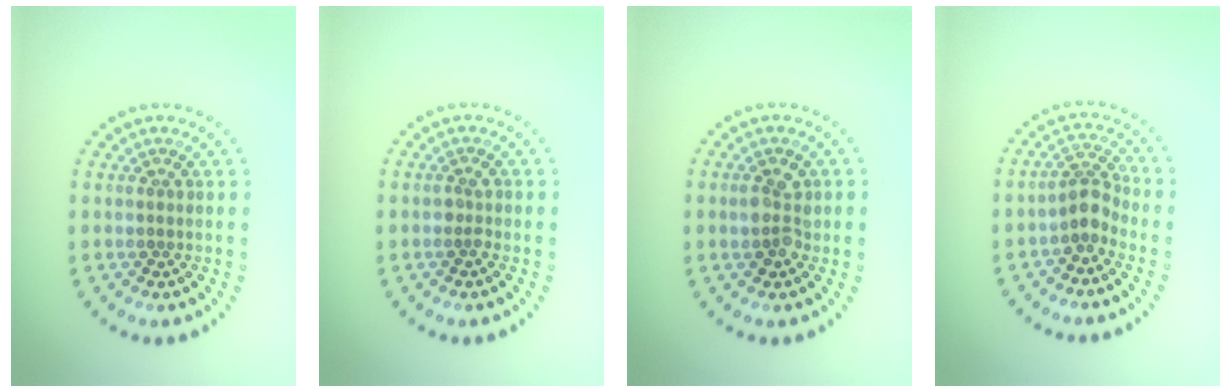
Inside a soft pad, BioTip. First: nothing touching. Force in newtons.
{"total": 0.6, "press": 0.6, "slide": 0.2}
{"total": 2.4, "press": 2.4, "slide": 0.1}
{"total": 2.5, "press": 1.9, "slide": 1.6}